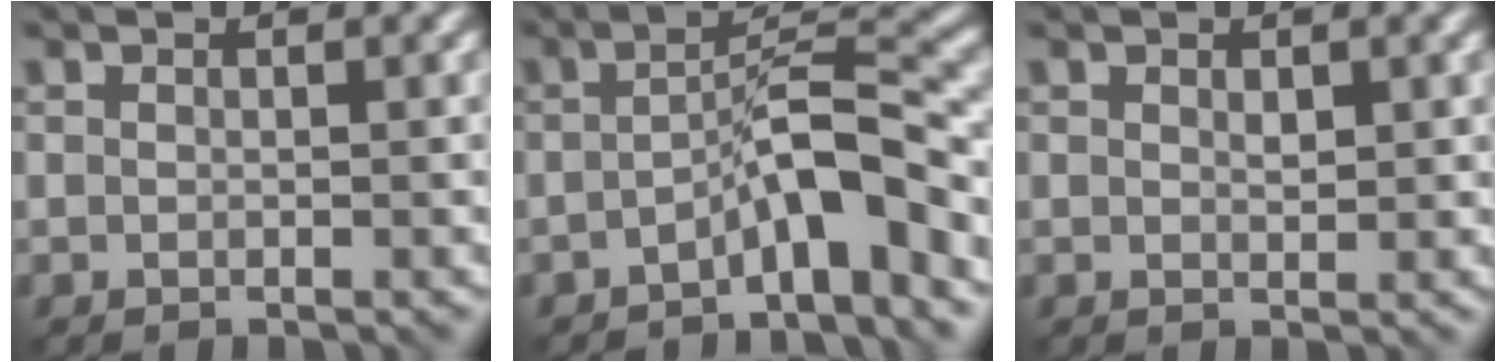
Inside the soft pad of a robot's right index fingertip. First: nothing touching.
{"total": 5.3, "force": [-2.8, 1.0, 4.4], "torque": [-0.072, 0.018, -0.054]}
{"total": 0.8, "force": [0.3, 0.4, 0.6], "torque": [-0.013, -0.004, 0.007]}